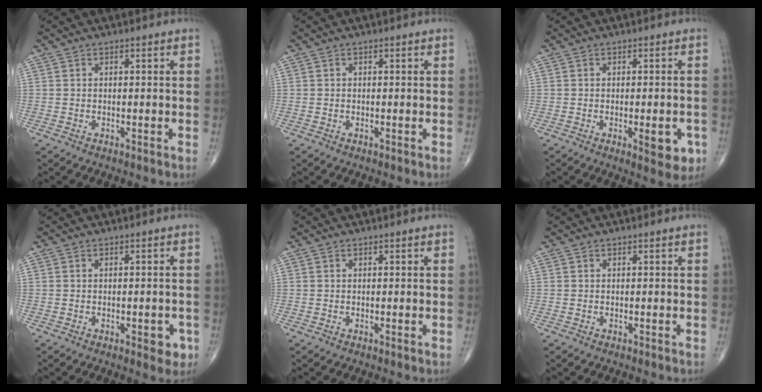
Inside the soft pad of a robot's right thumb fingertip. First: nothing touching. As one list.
[{"total": 0.0}, {"total": 6.1, "force": [-2.0, 2.3, 5.2], "torque": [-0.050, -0.003, -0.020]}, {"total": 3.6, "force": [-1.4, 1.7, 2.9], "torque": [-0.021, 0.001, -0.013]}, {"total": 0.0}, {"total": 0.0}]